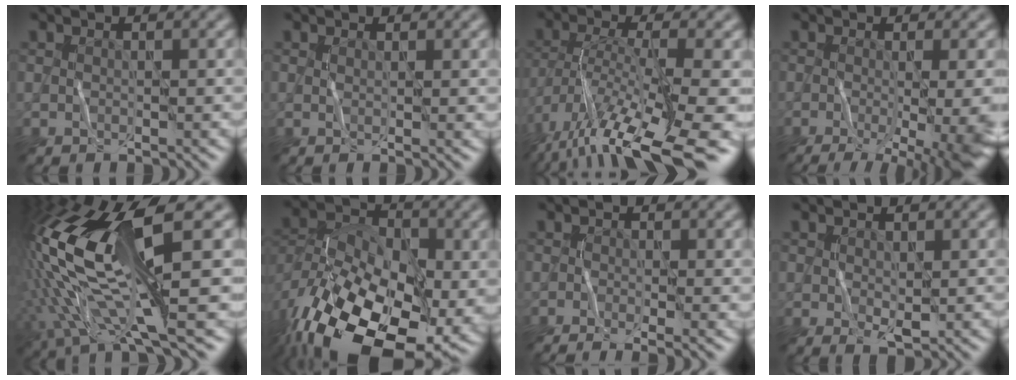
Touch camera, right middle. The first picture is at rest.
{"total": 0.6, "force": [0.2, 0.0, 0.6], "torque": [-0.014, 0.006, 0.002]}
{"total": 14.4, "force": [-8.9, 3.0, 11.0], "torque": [-0.226, -0.009, -0.136]}
{"total": 11.3, "force": [-2.4, 4.1, 10.2], "torque": [-0.089, -0.005, -0.006]}
{"total": 15.1, "force": [1.3, 3.9, 14.5], "torque": [-0.337, 0.015, 0.057]}
{"total": 19.1, "force": [-9.8, 11.5, 11.6], "torque": [-0.206, -0.014, -0.130]}
{"total": 2.5, "force": [-1.1, 0.5, 2.2], "torque": [-0.028, 0.001, -0.013]}
{"total": 0.7, "force": [0.0, -0.2, 0.6], "torque": [-0.021, -0.001, 0.013]}